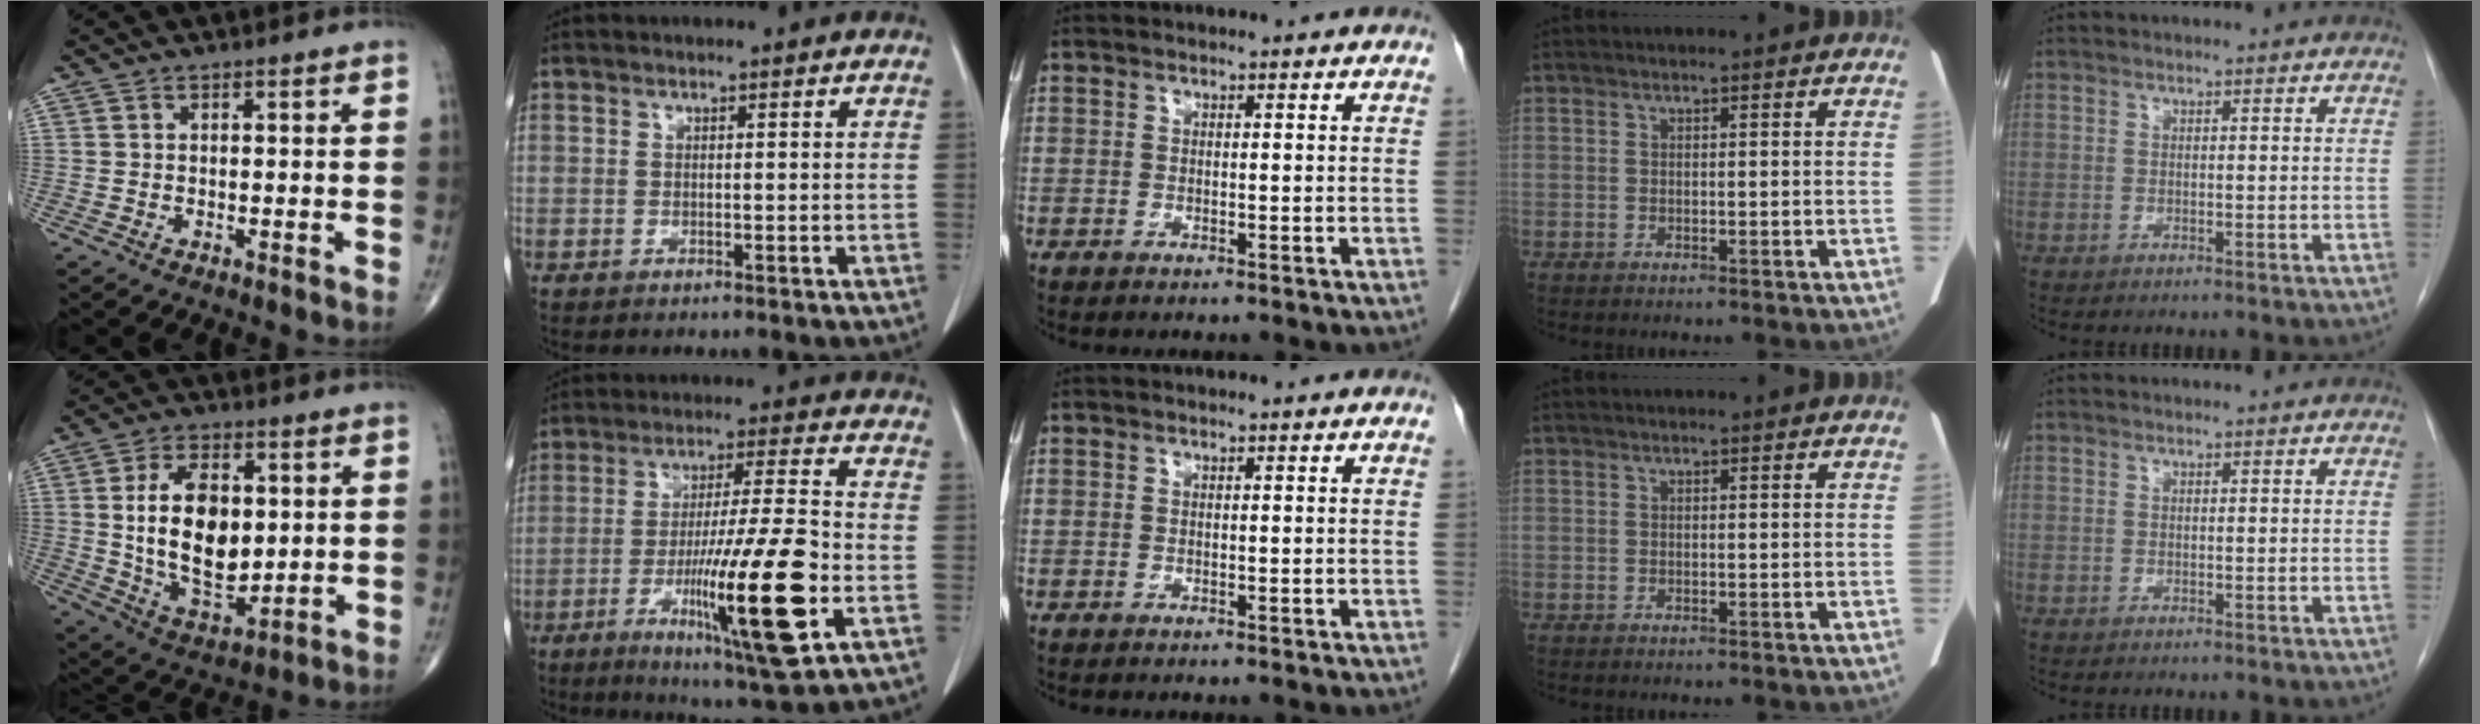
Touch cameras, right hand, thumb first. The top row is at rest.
{"thumb": {"total": 16.0, "force": [1.5, 9.3, 12.9], "torque": [-0.198, -0.013, 0.037]}, "index": {"total": 17.5, "force": [-5.5, 0.6, 16.6], "torque": [-0.287, -0.023, -0.087]}}